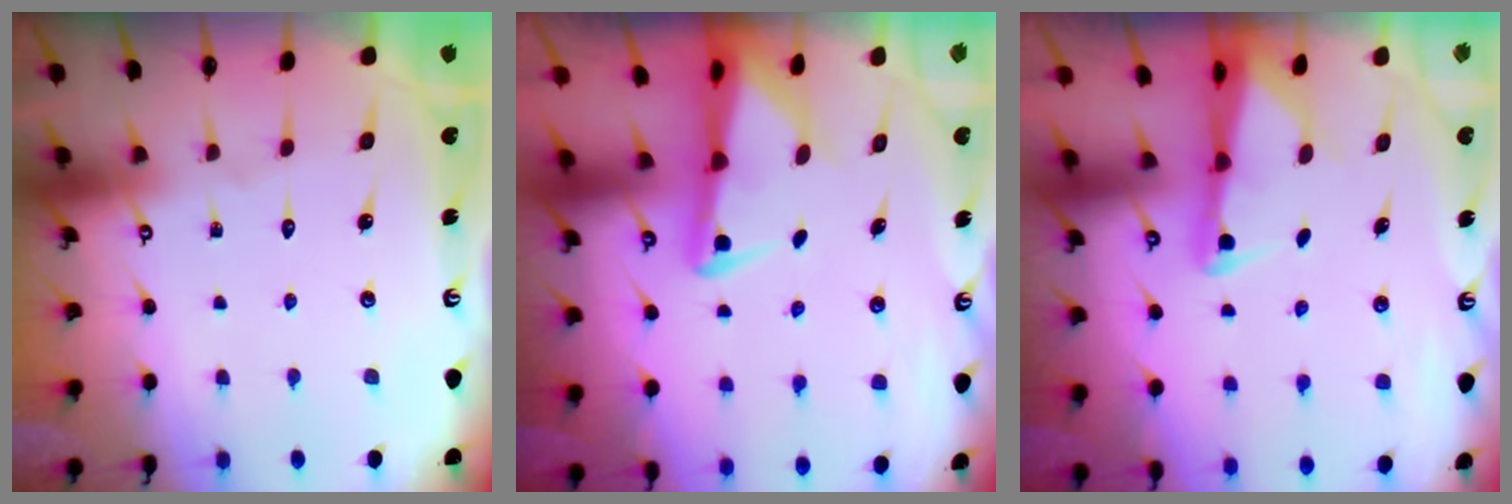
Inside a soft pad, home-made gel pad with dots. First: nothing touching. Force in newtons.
{"total": 2.8, "press": 2.8, "slide": 0.5}
{"total": 2.6, "press": 2.6, "slide": 0.5}